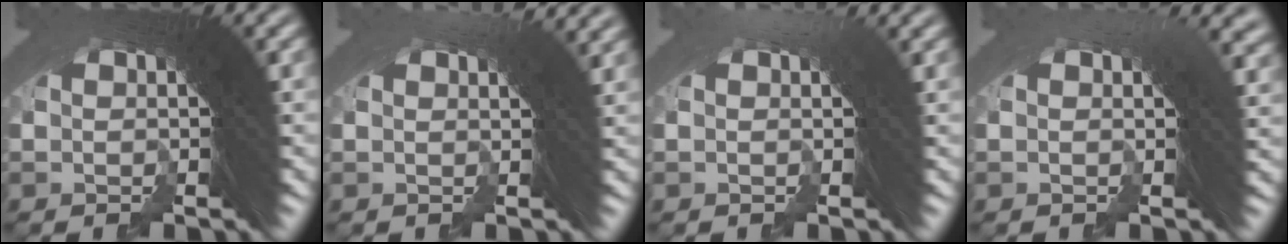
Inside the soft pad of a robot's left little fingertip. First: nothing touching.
{"total": 3.6, "force": [2.4, 0.2, 2.7], "torque": [-0.017, 0.021, 0.024]}
{"total": 1.2, "force": [0.7, 0.0, 0.9], "torque": [0.007, 0.025, -0.004]}
{"total": 3.3, "force": [1.2, 1.6, 2.6], "torque": [0.002, 0.032, -0.008]}